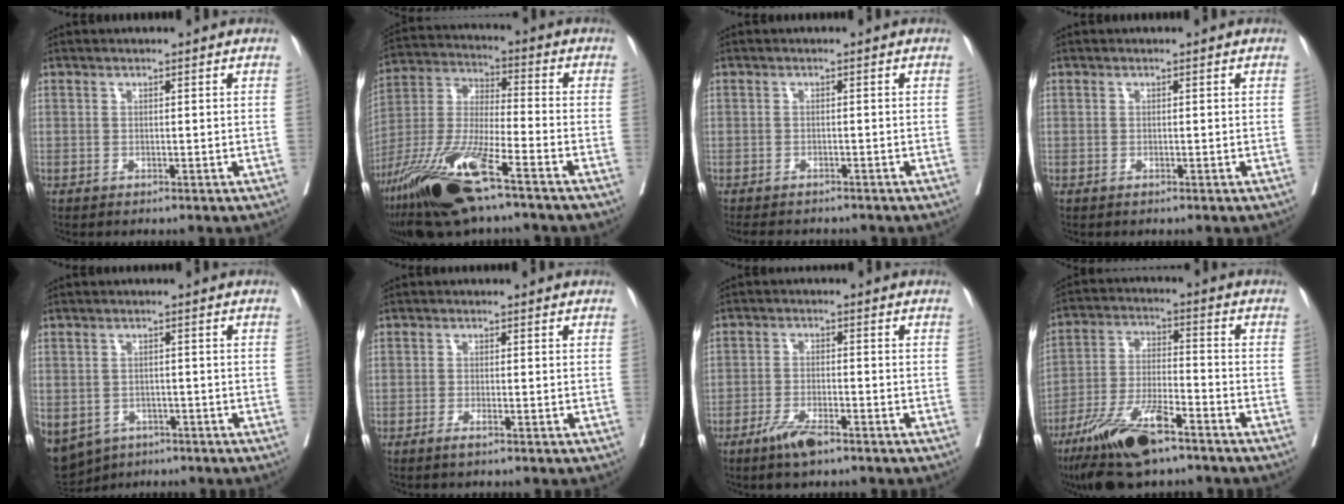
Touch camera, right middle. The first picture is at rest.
{"total": 18.5, "force": [-11.2, 2.9, 14.4], "torque": [-0.321, -0.042, -0.208]}
{"total": 6.6, "force": [-5.9, 2.0, 2.3], "torque": [-0.028, -0.004, -0.079]}
{"total": 0.0}
{"total": 16.2, "force": [-8.0, 12.6, 6.3], "torque": [-0.209, -0.011, -0.105]}
{"total": 1.4, "force": [-1.0, 0.0, 1.1], "torque": [-0.023, -0.002, -0.019]}
{"total": 4.8, "force": [-3.4, 1.0, 3.2], "torque": [-0.070, -0.005, -0.062]}
{"total": 14.0, "force": [-9.4, 2.9, 10.0], "torque": [-0.198, -0.024, -0.168]}